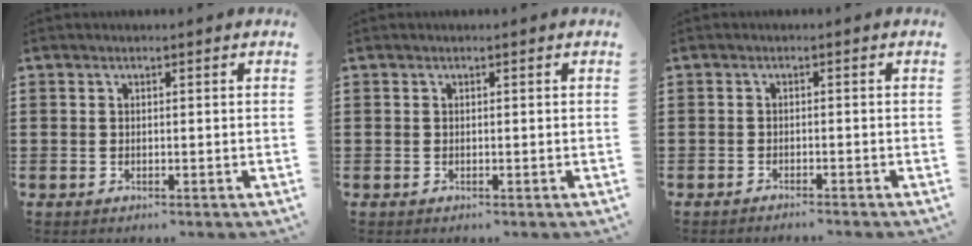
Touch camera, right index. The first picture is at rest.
{"total": 0.0}
{"total": 1.2, "force": [-1.2, -0.2, 0.1], "torque": [-0.004, 0.002, -0.024]}